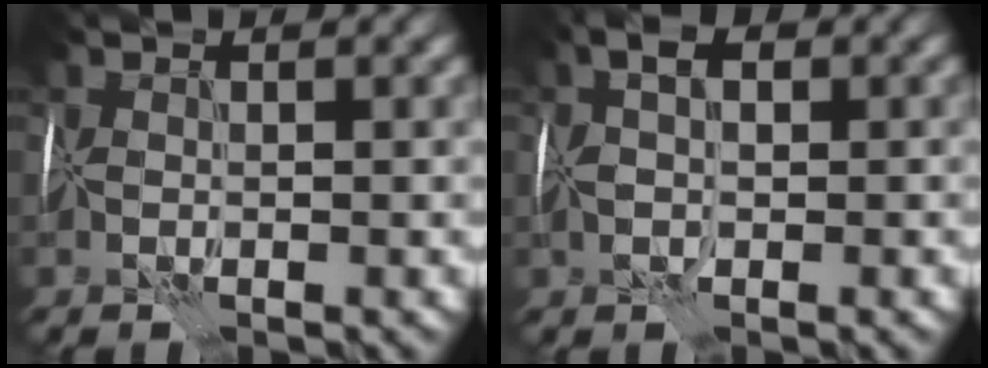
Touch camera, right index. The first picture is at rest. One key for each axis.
{"total": 2.7, "fx": 0.3, "fy": 1.5, "fz": 2.2, "tx": -0.035, "ty": 0.005, "tz": -0.001}